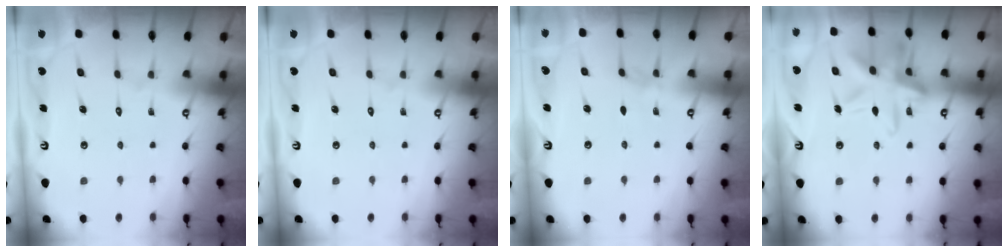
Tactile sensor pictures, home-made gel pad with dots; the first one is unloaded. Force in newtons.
{"total": 0.0}
{"total": 2.3, "press": 2.2, "slide": 0.5}
{"total": 15.0, "press": 15.0, "slide": 1.1}